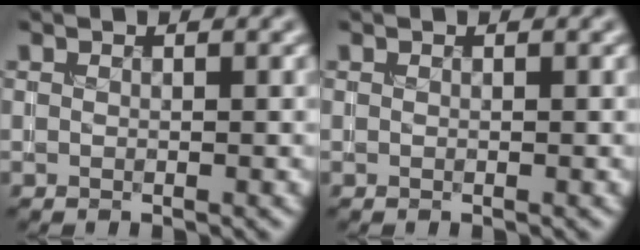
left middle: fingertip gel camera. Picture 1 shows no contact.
{"total": 0.0}